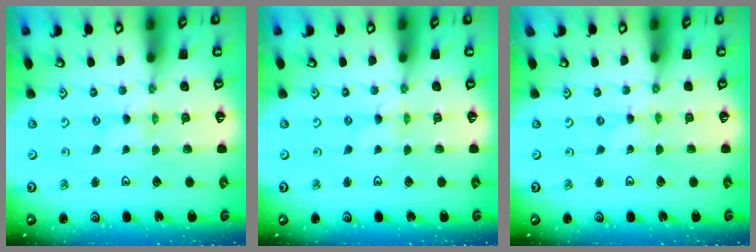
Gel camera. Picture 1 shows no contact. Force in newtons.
{"total": 0.0}
{"total": 0.0}